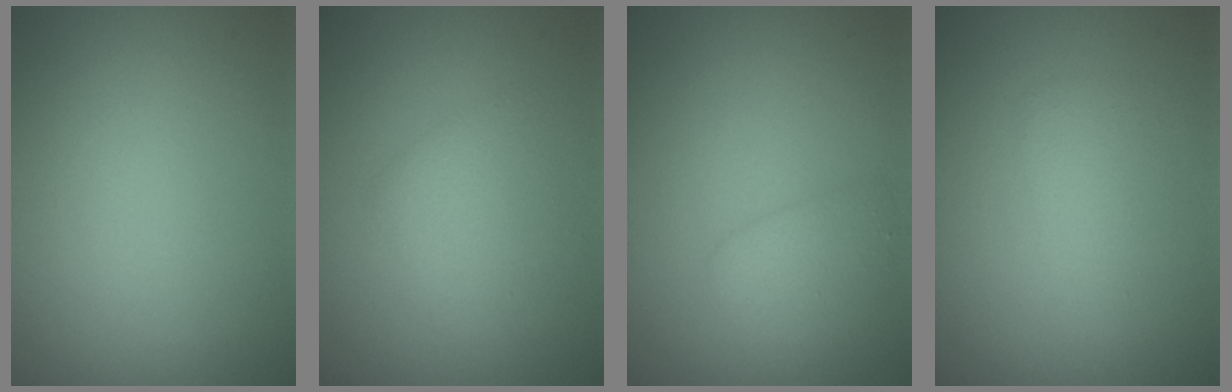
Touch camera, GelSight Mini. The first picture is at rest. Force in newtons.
{"total": 2.4, "press": 2.4, "slide": 0.1}
{"total": 2.3, "press": 2.3, "slide": 0.2}
{"total": 1.9, "press": 1.9, "slide": 0.0}